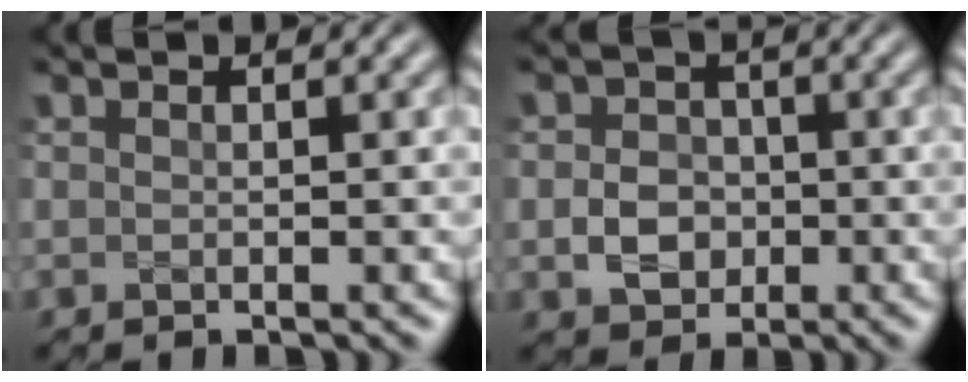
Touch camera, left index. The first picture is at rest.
{"total": 3.2, "force": [-0.7, 2.8, 1.5], "torque": [-0.023, 0.000, -0.016]}